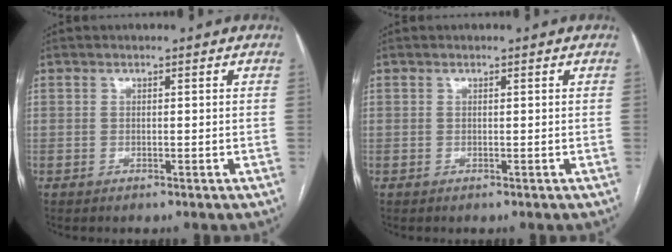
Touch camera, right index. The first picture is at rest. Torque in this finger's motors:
{"motor_torque": [-0.03, 0.05, 0.06, 0.00]}